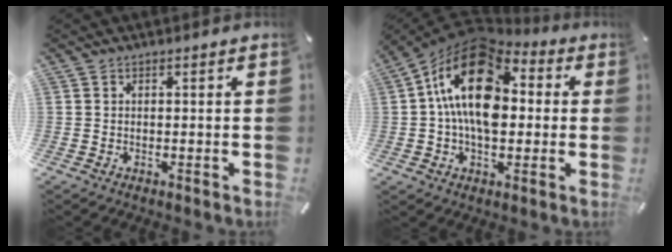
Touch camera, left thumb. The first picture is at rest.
{"total": 19.8, "force": [2.2, 12.7, 15.1], "torque": [-0.279, -0.002, 0.028]}